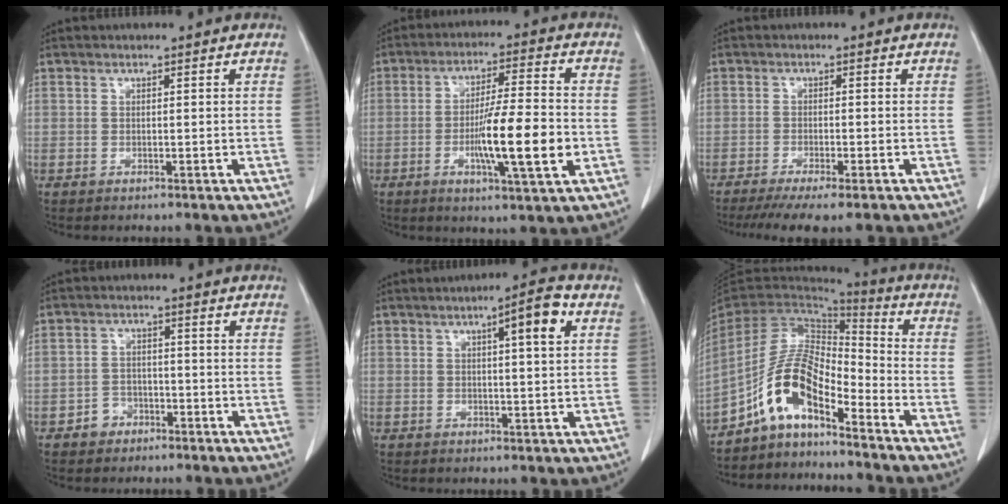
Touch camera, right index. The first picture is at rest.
{"total": 11.8, "force": [-2.7, 0.6, 11.4], "torque": [-0.192, -0.009, -0.048]}
{"total": 8.1, "force": [-6.4, 0.6, 4.9], "torque": [-0.069, -0.017, -0.099]}
{"total": 3.1, "force": [-1.9, 2.3, 0.6], "torque": [-0.009, 0.010, -0.034]}
{"total": 5.8, "force": [2.2, 0.5, 5.3], "torque": [-0.080, 0.006, 0.030]}
{"total": 10.4, "force": [-6.9, 3.2, 7.0], "torque": [-0.152, 0.025, -0.132]}